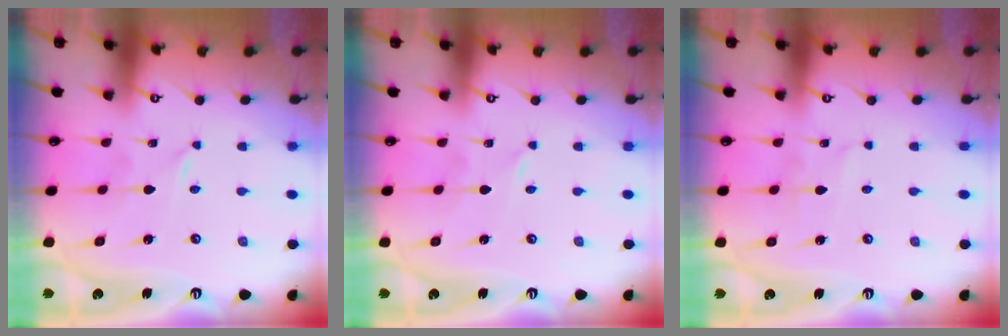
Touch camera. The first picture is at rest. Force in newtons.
{"total": 0.0}
{"total": 3.0, "press": 3.0, "slide": 0.3}